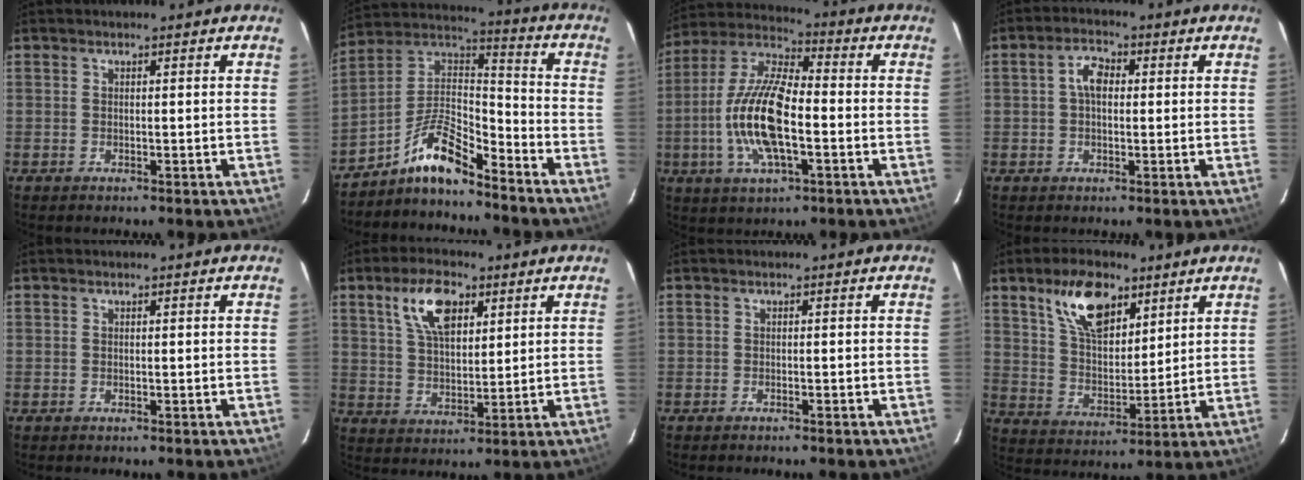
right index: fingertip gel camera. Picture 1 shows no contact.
{"total": 11.4, "force": [-8.7, 3.4, 6.6], "torque": [-0.153, 0.030, -0.172]}
{"total": 16.0, "force": [-3.4, 5.7, 14.6], "torque": [-0.299, 0.000, -0.070]}
{"total": 4.1, "force": [0.5, 2.5, 3.2], "torque": [-0.061, 0.016, 0.008]}
{"total": 0.0}
{"total": 9.8, "force": [4.8, 4.7, 7.2], "torque": [-0.135, 0.018, 0.089]}
{"total": 0.7, "force": [-0.7, 0.1, 0.2], "torque": [-0.007, 0.002, -0.012]}
{"total": 12.8, "force": [7.5, 6.3, 8.2], "torque": [-0.141, 0.012, 0.143]}